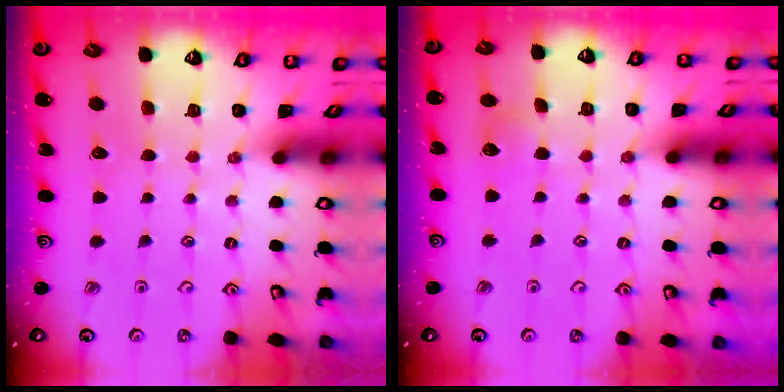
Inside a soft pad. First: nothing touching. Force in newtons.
{"total": 4.3, "press": 4.3, "slide": 0.5}